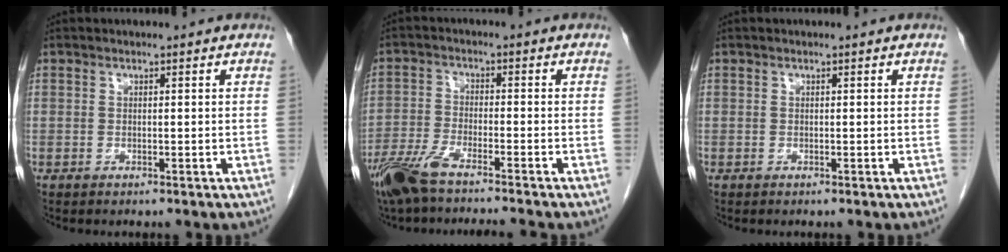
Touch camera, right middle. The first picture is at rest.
{"total": 8.6, "force": [-7.1, 0.1, 4.9], "torque": [-0.092, -0.025, -0.129]}
{"total": 0.0}